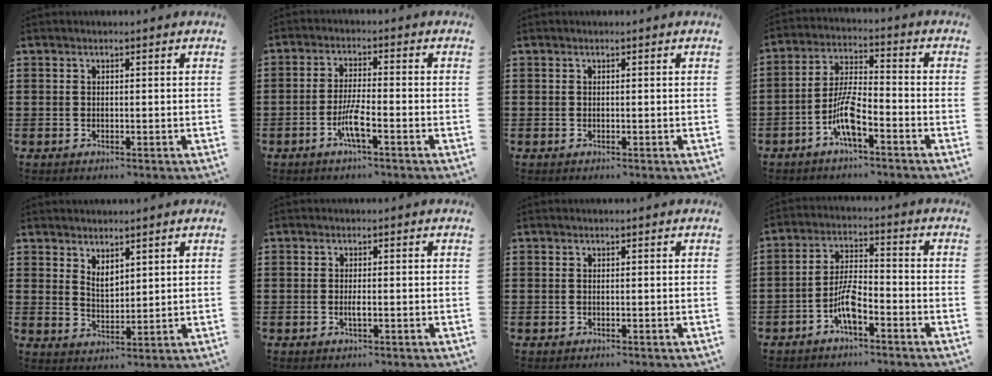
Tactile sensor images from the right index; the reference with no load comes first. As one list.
[{"total": 4.8, "force": [-2.3, 0.4, 4.2], "torque": [-0.096, -0.013, -0.048]}, {"total": 0.0}, {"total": 7.4, "force": [-4.0, 1.9, 6.0], "torque": [-0.131, -0.002, -0.077]}, {"total": 2.8, "force": [2.4, 1.2, 0.9], "torque": [-0.023, 0.001, 0.045]}, {"total": 1.3, "force": [-0.3, 0.3, 1.2], "torque": [-0.029, -0.005, -0.008]}, {"total": 0.0}, {"total": 6.1, "force": [-3.3, 1.9, 4.7], "torque": [-0.105, 0.001, -0.067]}]